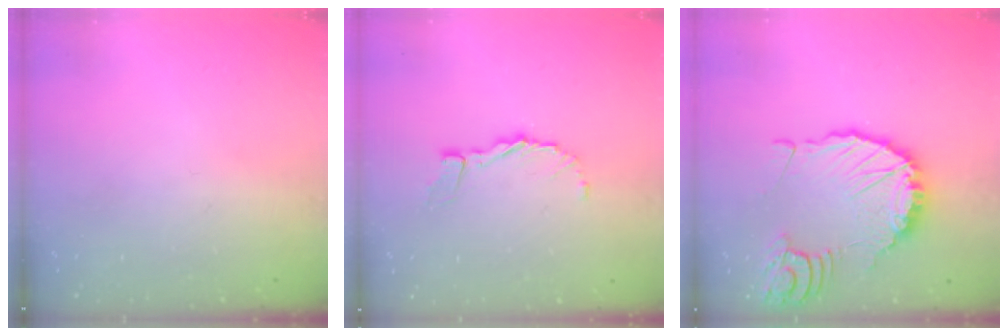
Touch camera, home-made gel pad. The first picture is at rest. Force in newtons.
{"total": 7.3, "press": 7.2, "slide": 0.7}
{"total": 14.7, "press": 14.6, "slide": 1.7}